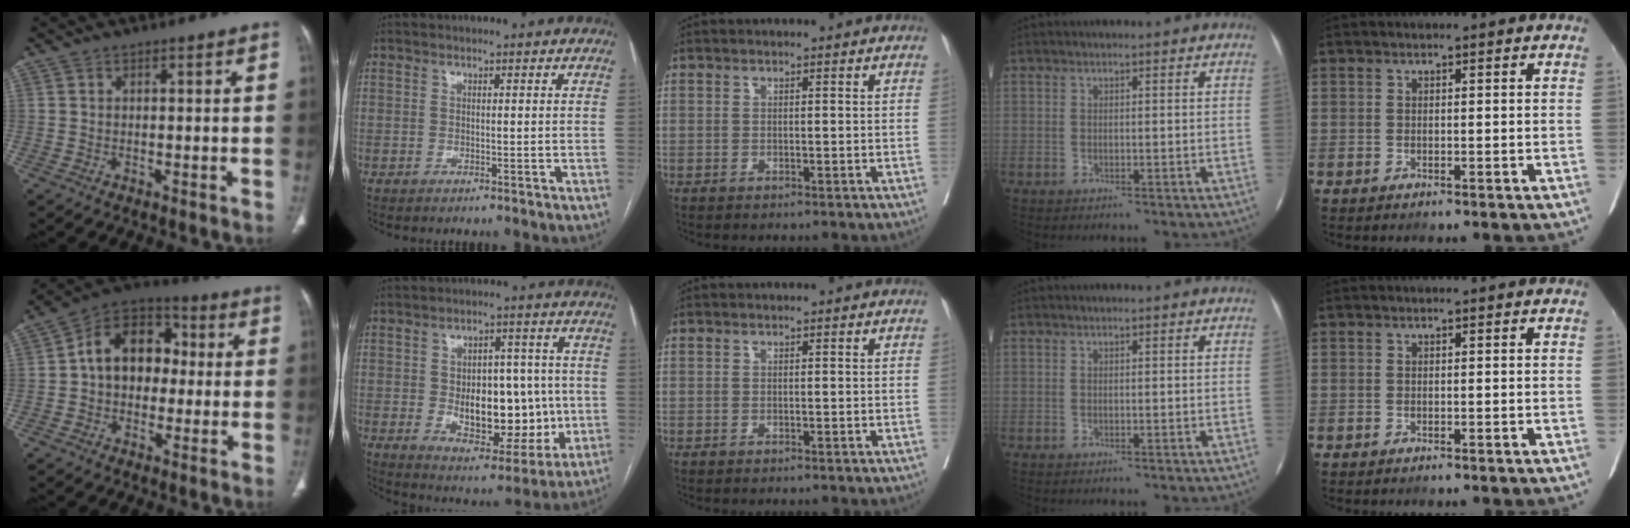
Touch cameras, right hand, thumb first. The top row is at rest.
{"thumb": {"total": 13.5, "force": [0.9, 10.0, 9.0], "torque": [-0.105, 0.032, 0.001]}, "index": {"total": 13.9, "force": [-0.9, 7.8, 11.5], "torque": [-0.164, 0.012, 0.003]}}